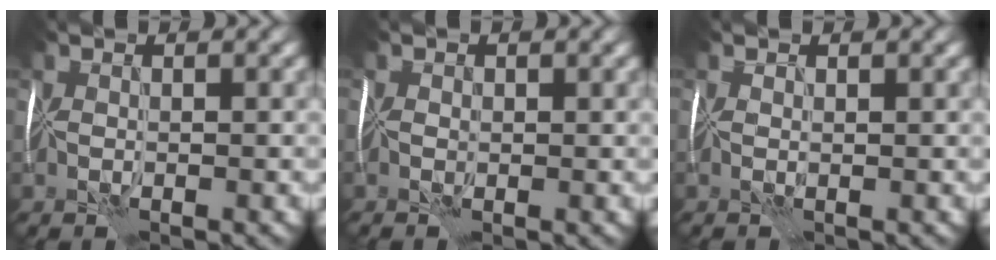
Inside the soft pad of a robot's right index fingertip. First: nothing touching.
{"total": 0.9, "force": [-0.3, 0.8, 0.4], "torque": [0.000, 0.004, -0.008]}
{"total": 0.0}